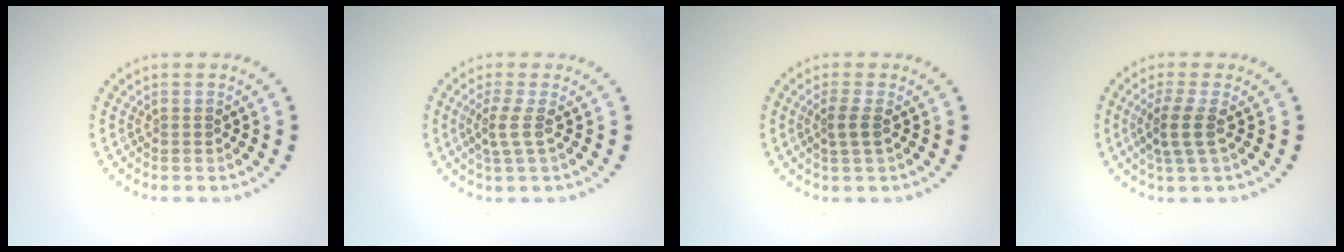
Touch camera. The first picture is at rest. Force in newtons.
{"total": 1.9, "press": 1.5, "slide": 1.2}
{"total": 1.7, "press": 1.3, "slide": 1.0}
{"total": 2.5, "press": 1.9, "slide": 1.5}